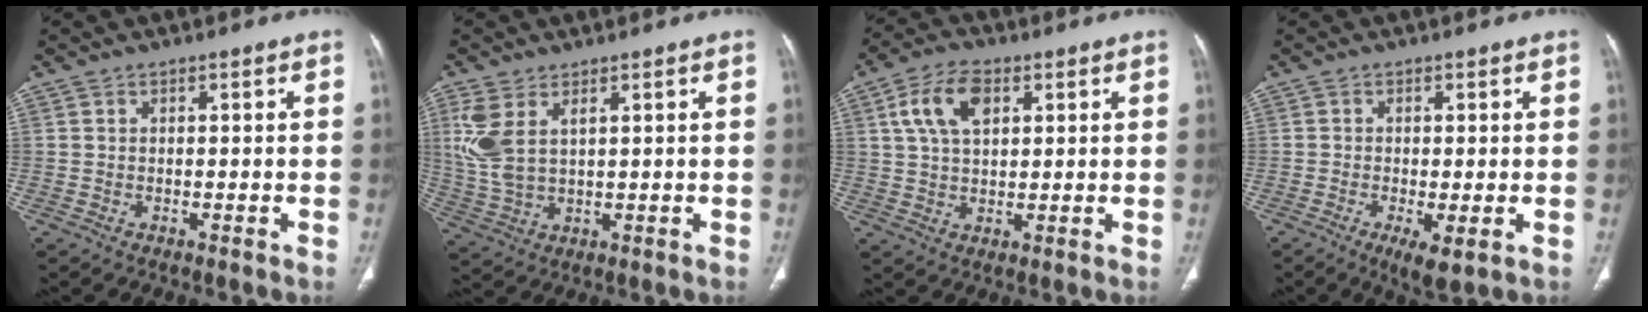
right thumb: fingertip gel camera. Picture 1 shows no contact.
{"total": 7.9, "force": [3.0, 4.1, 6.1], "torque": [-0.144, -0.001, 0.072]}
{"total": 9.1, "force": [3.3, 5.3, 6.7], "torque": [-0.119, 0.002, 0.058]}
{"total": 4.9, "force": [-1.7, 1.4, 4.3], "torque": [-0.079, -0.014, -0.026]}